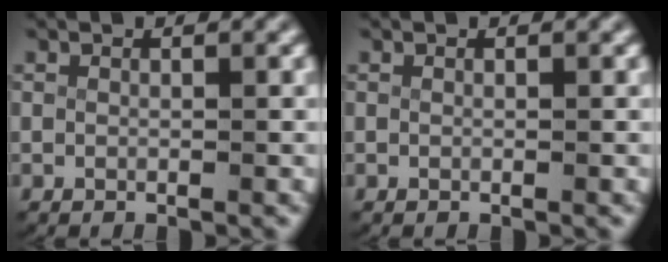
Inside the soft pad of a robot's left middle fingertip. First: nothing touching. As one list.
[{"total": 0.0}]